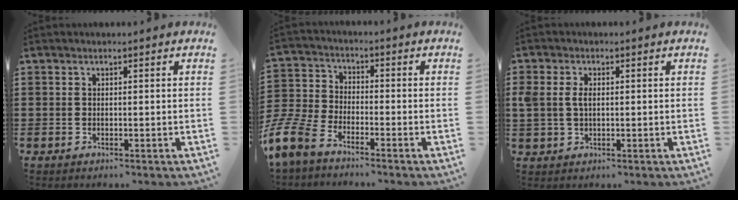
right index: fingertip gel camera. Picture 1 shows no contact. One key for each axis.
{"total": 7.3, "fx": -6.3, "fy": 2.2, "fz": 3.1, "tx": -0.102, "ty": 0.000, "tz": -0.132}
{"total": 2.9, "fx": 0.4, "fy": 1.8, "fz": 2.3, "tx": -0.063, "ty": 0.004, "tz": 0.000}